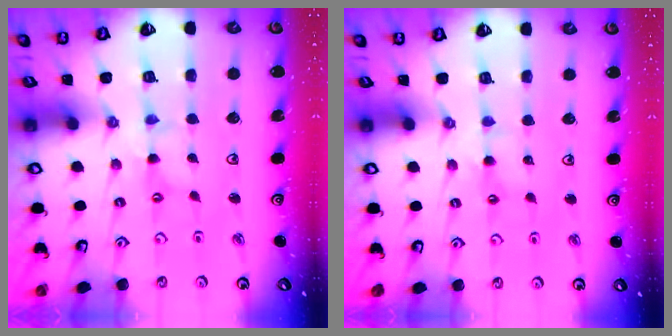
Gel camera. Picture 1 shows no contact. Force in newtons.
{"total": 2.7, "press": 2.7, "slide": 0.5}